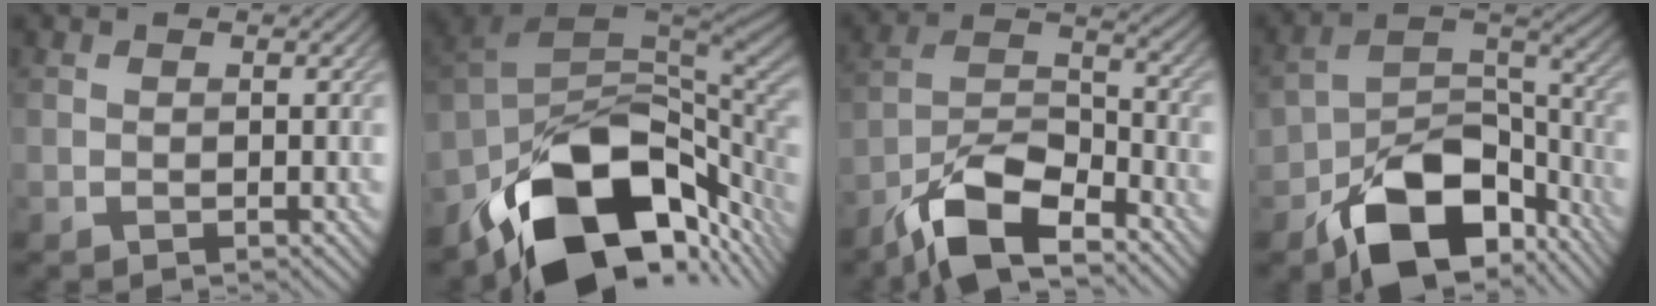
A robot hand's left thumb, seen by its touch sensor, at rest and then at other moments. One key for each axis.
{"total": 16.4, "fx": -8.4, "fy": 9.6, "fz": 10.3, "tx": -0.190, "ty": -0.038, "tz": -0.134}
{"total": 10.7, "fx": -7.8, "fy": 3.8, "fz": 6.3, "tx": -0.114, "ty": -0.001, "tz": -0.163}
{"total": 14.5, "fx": -8.7, "fy": 8.2, "fz": 8.3, "tx": -0.139, "ty": -0.018, "tz": -0.160}